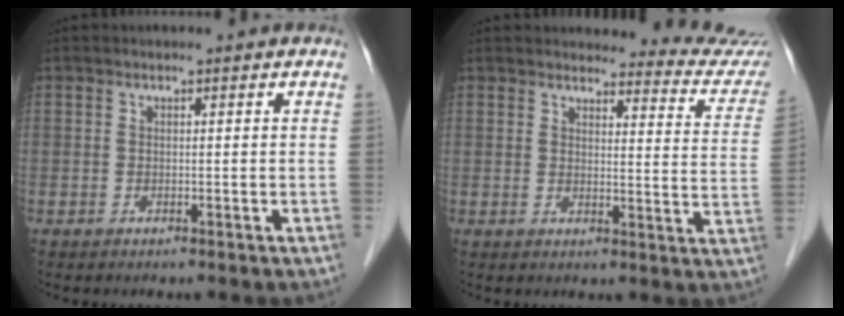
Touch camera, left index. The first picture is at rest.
{"total": 13.2, "force": [13.1, 1.3, 1.1], "torque": [0.022, -0.089, 0.112]}